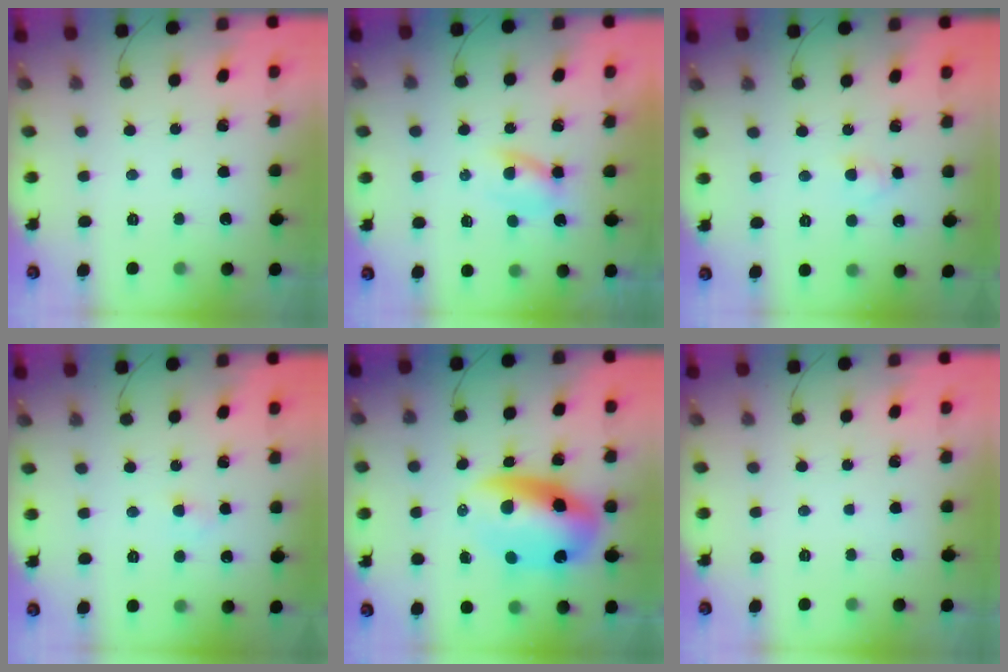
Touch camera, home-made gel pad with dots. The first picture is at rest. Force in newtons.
{"total": 2.6, "press": 2.3, "slide": 1.2}
{"total": 2.6, "press": 2.4, "slide": 1.1}
{"total": 1.6, "press": 1.4, "slide": 0.8}
{"total": 12.7, "press": 12.2, "slide": 3.4}
{"total": 0.0}